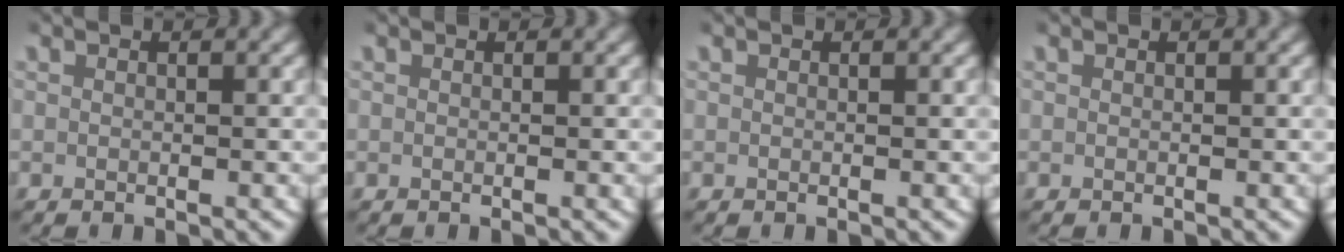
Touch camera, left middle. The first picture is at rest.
{"total": 0.0}
{"total": 0.0}
{"total": 0.0}